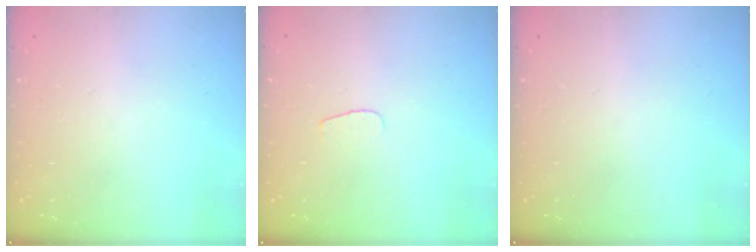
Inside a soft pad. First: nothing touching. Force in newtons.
{"total": 3.4, "press": 3.4, "slide": 0.4}
{"total": 0.0}